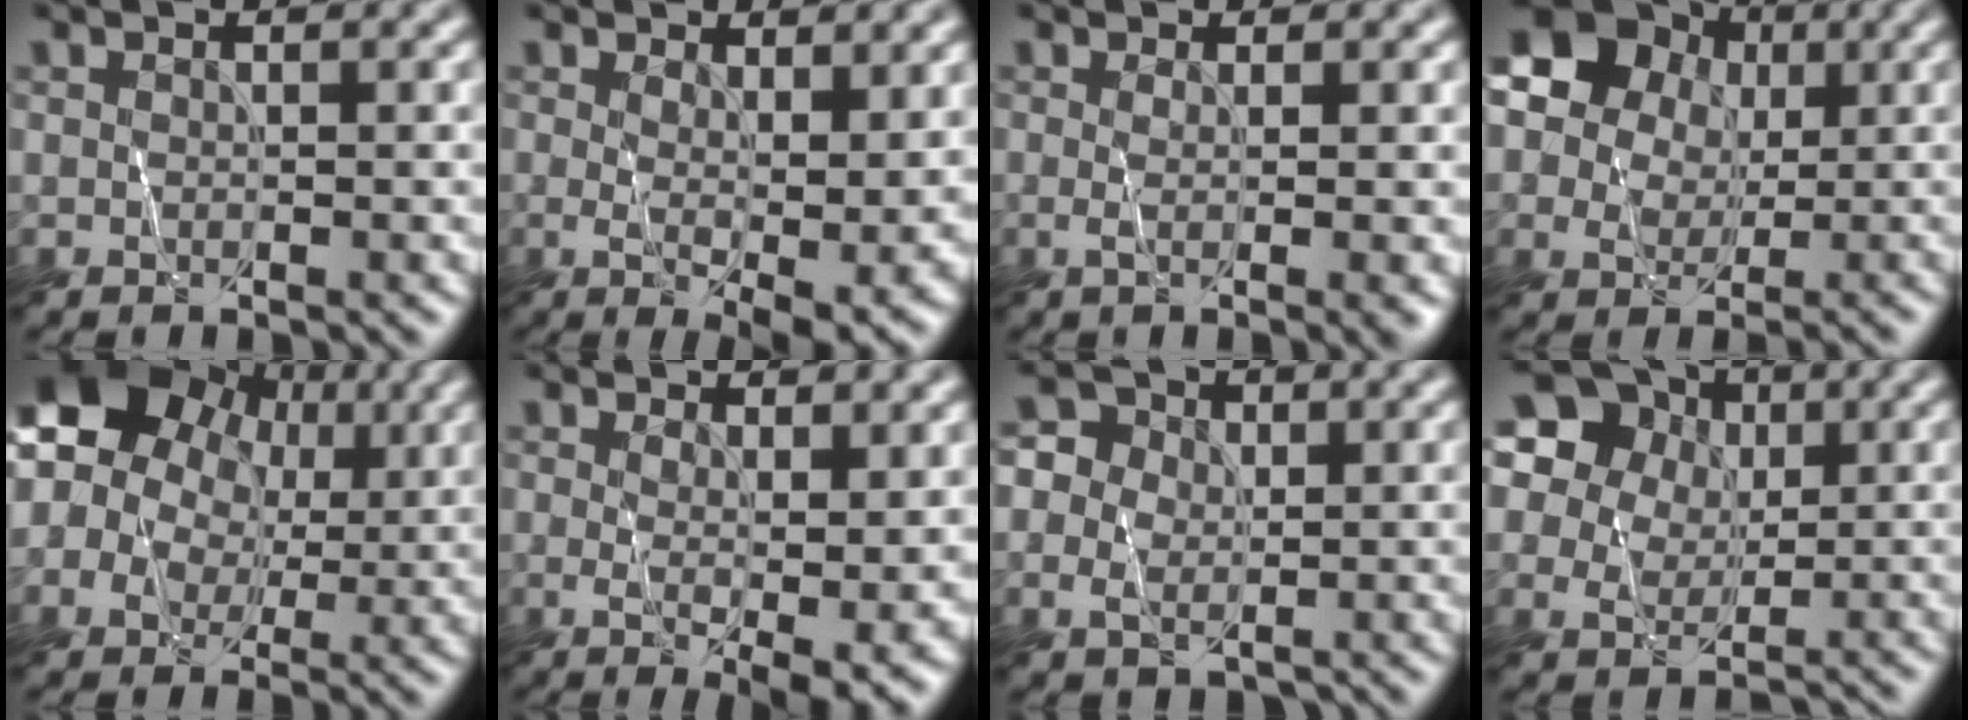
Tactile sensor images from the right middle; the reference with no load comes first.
{"total": 5.2, "force": [0.6, 1.5, 5.0], "torque": [-0.081, -0.017, 0.018]}
{"total": 2.3, "force": [0.0, 0.6, 2.2], "torque": [-0.030, -0.002, -0.002]}
{"total": 14.5, "force": [4.3, 12.4, 6.2], "torque": [-0.147, 0.051, 0.064]}
{"total": 14.8, "force": [5.9, 11.6, 6.9], "torque": [-0.132, 0.042, 0.086]}
{"total": 4.8, "force": [0.1, 1.2, 4.6], "torque": [-0.073, -0.013, 0.008]}
{"total": 5.5, "force": [0.1, 5.1, 2.1], "torque": [-0.021, 0.028, -0.024]}
{"total": 16.0, "force": [6.3, 13.4, 6.0], "torque": [-0.167, 0.066, 0.102]}